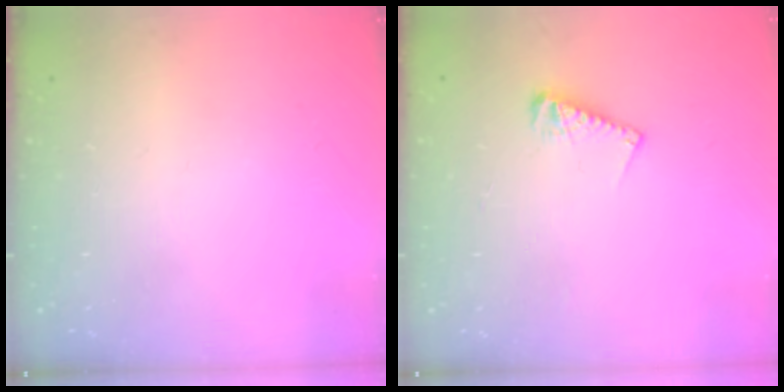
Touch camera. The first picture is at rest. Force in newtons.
{"total": 6.1, "press": 6.1, "slide": 0.2}